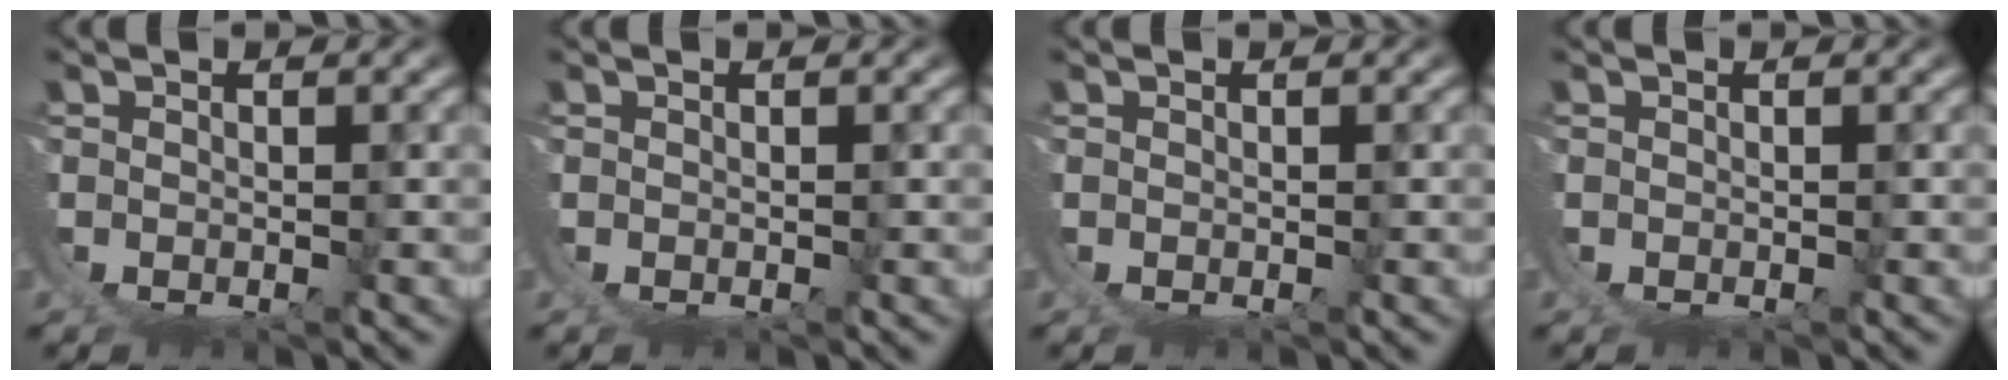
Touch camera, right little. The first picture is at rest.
{"total": 0.0}
{"total": 0.0}
{"total": 0.0}